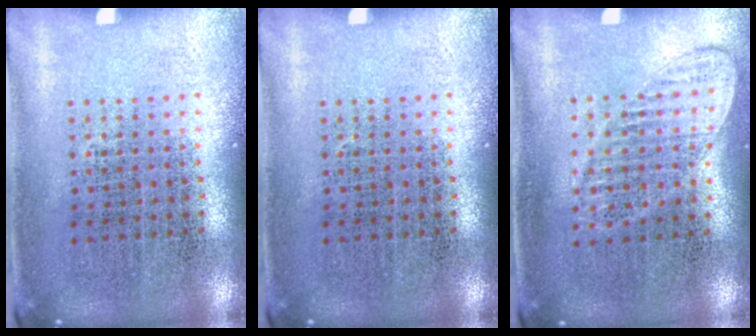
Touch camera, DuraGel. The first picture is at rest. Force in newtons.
{"total": 0.0}
{"total": 1.0, "press": 1.0, "slide": 0.2}